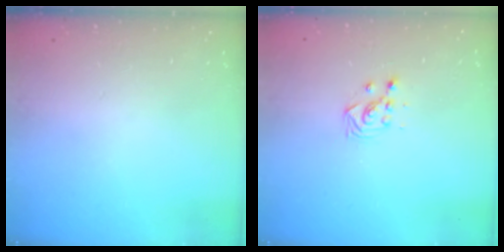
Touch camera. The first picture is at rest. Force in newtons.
{"total": 2.9, "press": 2.9, "slide": 0.3}